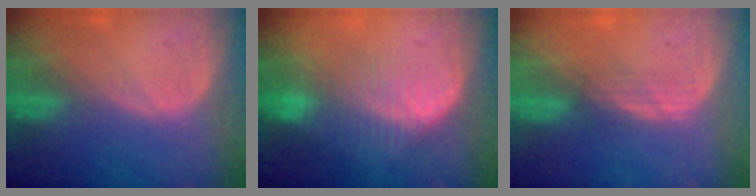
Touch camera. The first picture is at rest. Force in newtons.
{"total": 7.2, "press": 6.6, "slide": 2.8}
{"total": 2.1, "press": 2.1, "slide": 0.2}